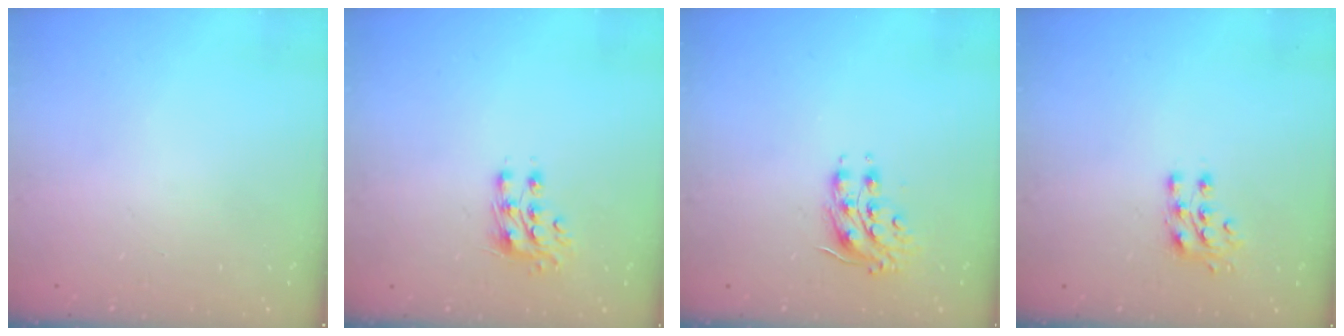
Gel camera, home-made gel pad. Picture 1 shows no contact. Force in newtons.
{"total": 7.8, "press": 7.7, "slide": 0.8}
{"total": 8.2, "press": 8.2, "slide": 0.4}
{"total": 7.1, "press": 7.1, "slide": 0.8}